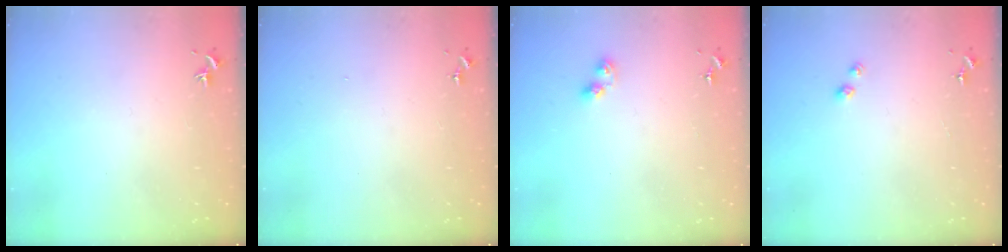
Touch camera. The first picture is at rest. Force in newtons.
{"total": 0.0}
{"total": 5.4, "press": 5.4, "slide": 0.5}
{"total": 2.3, "press": 2.3, "slide": 0.3}